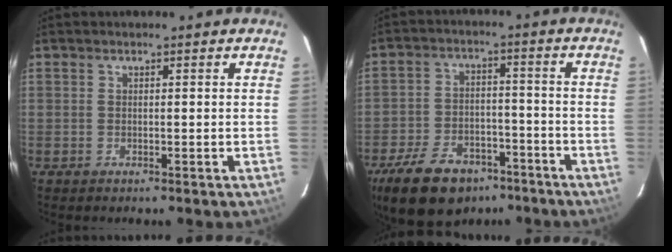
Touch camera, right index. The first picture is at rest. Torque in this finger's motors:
{"motor_torque": [0.60, -0.64, -0.12, -0.05]}